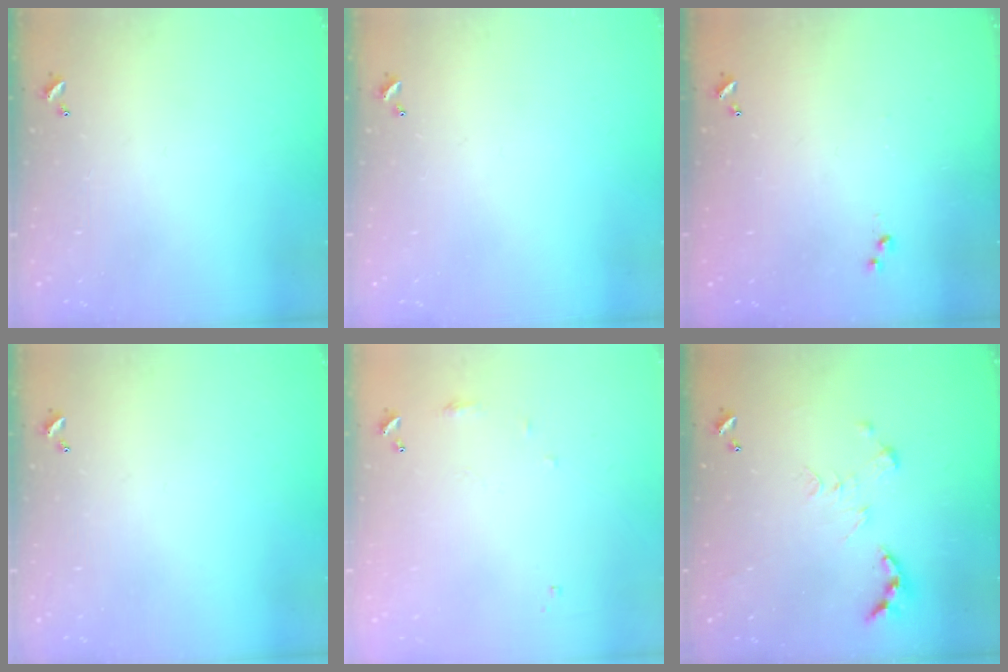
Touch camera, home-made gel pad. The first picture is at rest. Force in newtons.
{"total": 0.0}
{"total": 3.0, "press": 3.0, "slide": 0.4}
{"total": 0.0}
{"total": 6.7, "press": 6.6, "slide": 0.9}
{"total": 0.0}